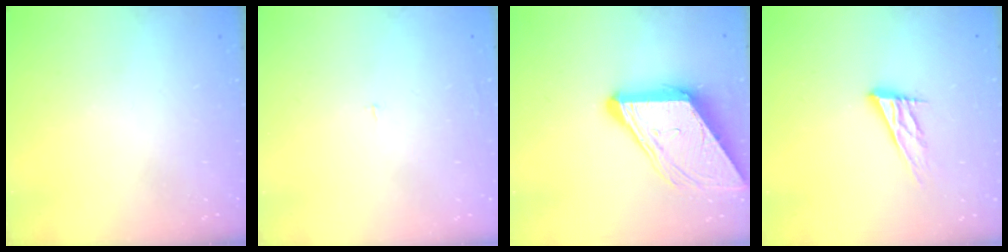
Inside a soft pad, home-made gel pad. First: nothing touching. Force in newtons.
{"total": 1.2, "press": 1.2, "slide": 0.1}
{"total": 11.5, "press": 11.4, "slide": 1.1}
{"total": 12.7, "press": 12.4, "slide": 2.8}